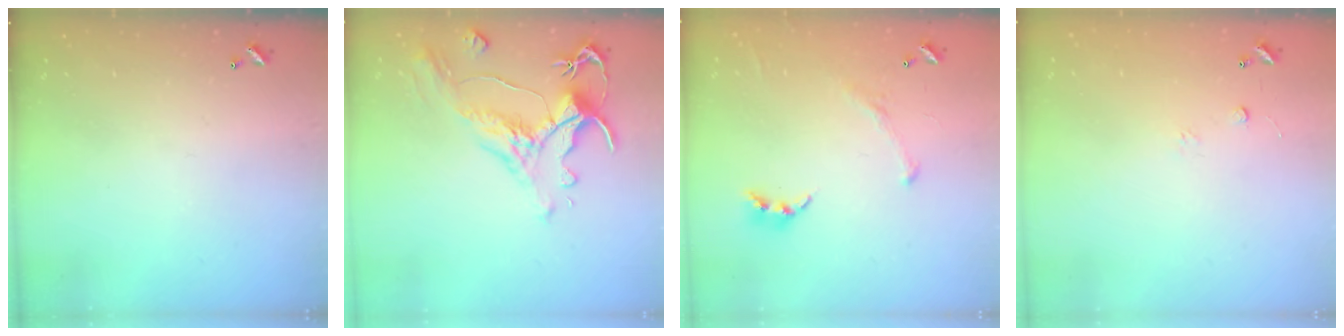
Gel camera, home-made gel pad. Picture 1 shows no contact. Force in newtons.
{"total": 1.6, "press": 0.0, "slide": 1.6}
{"total": 2.3, "press": 2.1, "slide": 1.0}
{"total": 6.6, "press": 6.6, "slide": 0.6}